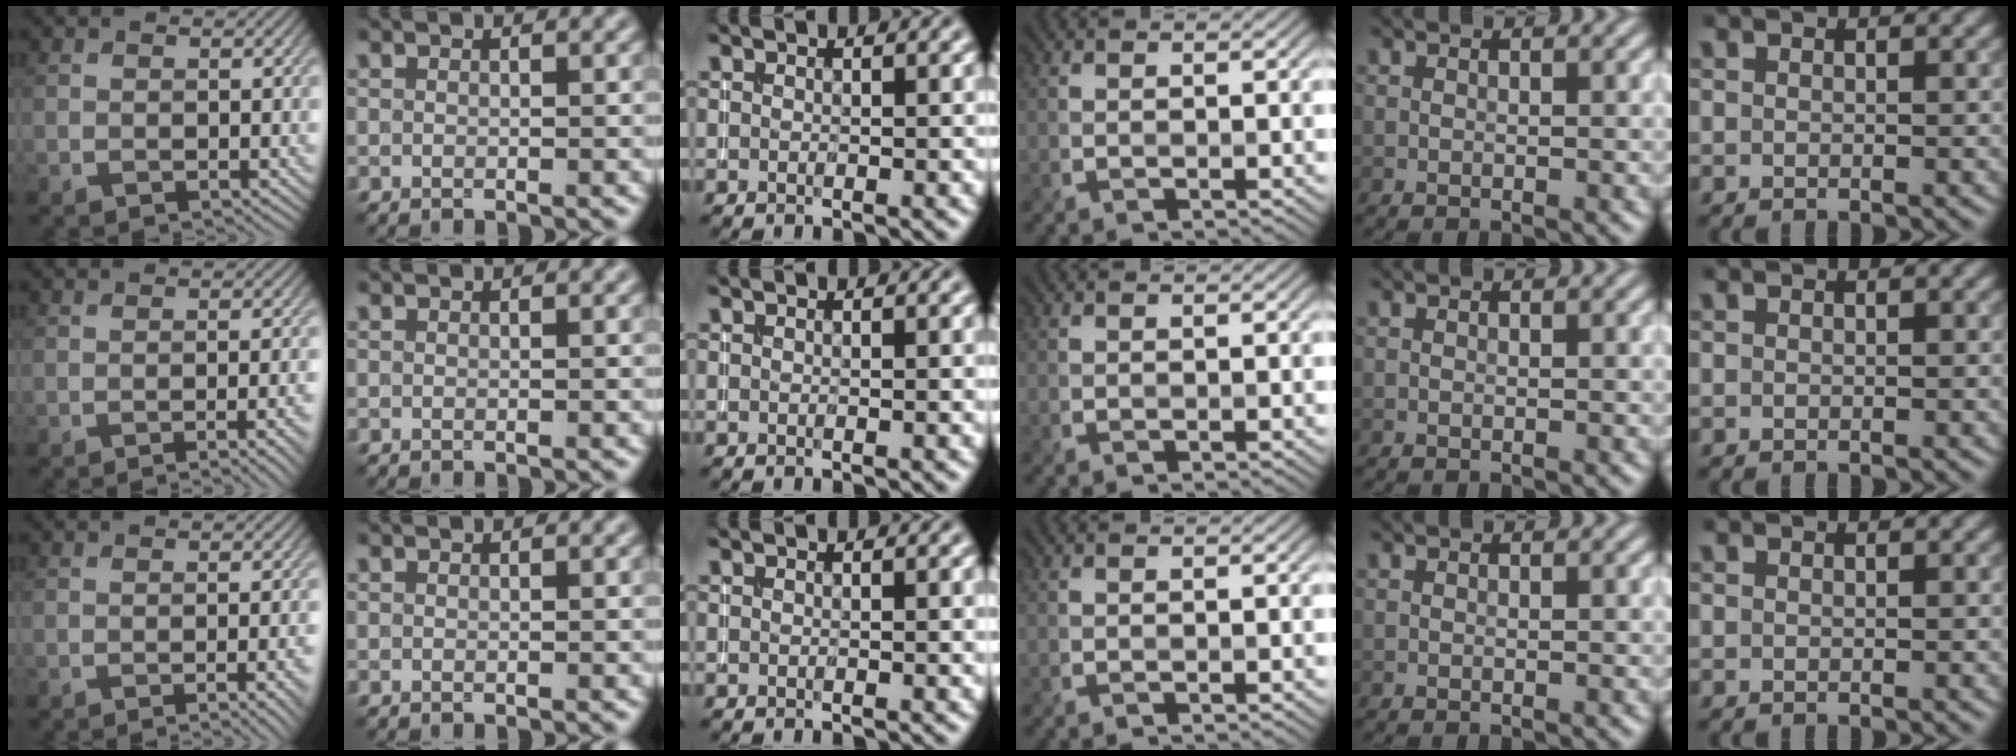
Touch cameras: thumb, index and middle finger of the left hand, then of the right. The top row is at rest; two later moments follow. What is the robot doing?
{"motion": "insert", "object": "backpack"}